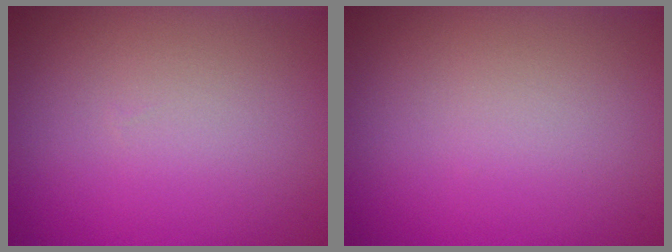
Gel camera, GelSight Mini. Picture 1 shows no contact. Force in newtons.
{"total": 0.0}